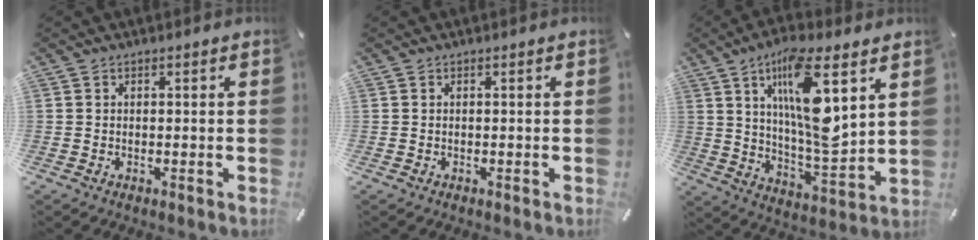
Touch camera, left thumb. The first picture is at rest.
{"total": 0.0}
{"total": 17.5, "force": [7.6, 5.1, 14.9], "torque": [-0.297, -0.038, 0.115]}